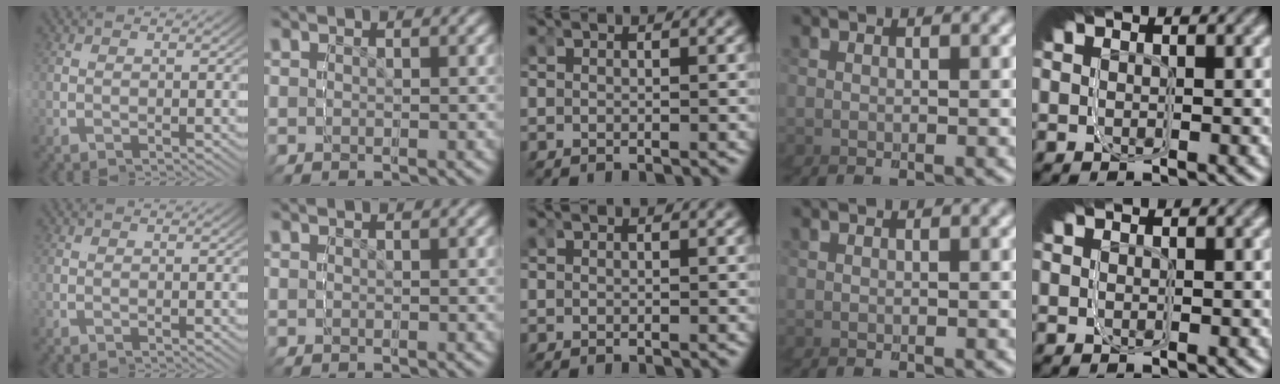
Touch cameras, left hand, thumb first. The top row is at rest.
{}